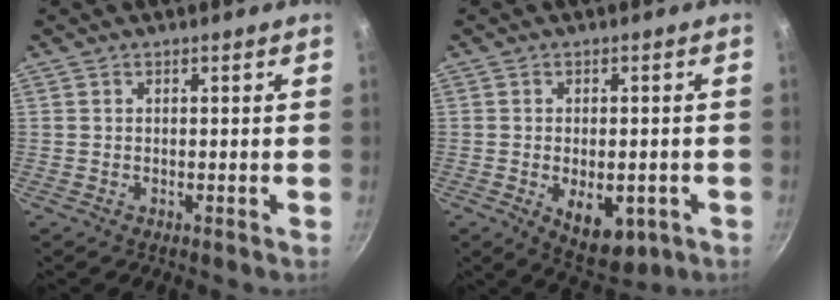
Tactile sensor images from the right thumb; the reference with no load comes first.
{"total": 9.4, "force": [-2.8, 5.2, 7.3], "torque": [-0.073, 0.000, -0.023]}